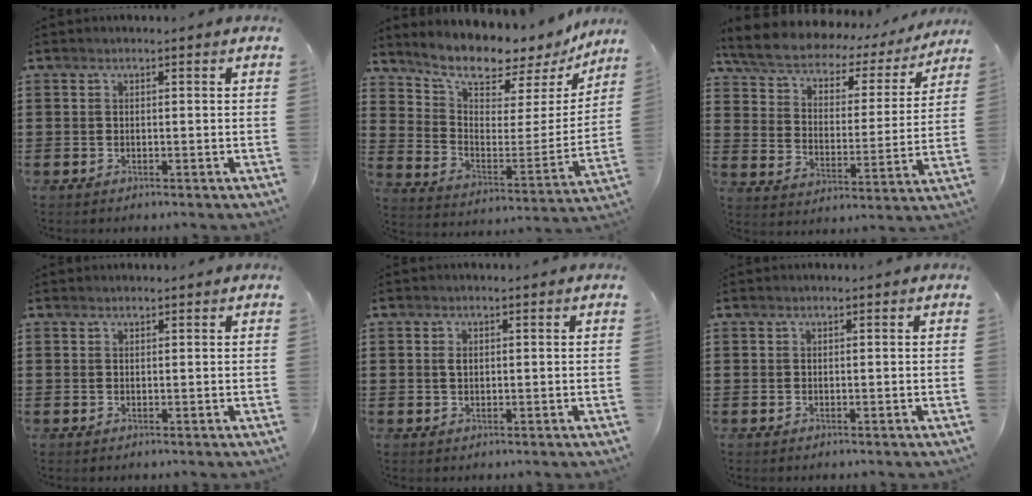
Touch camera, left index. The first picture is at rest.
{"total": 6.9, "force": [6.4, 1.7, 1.8], "torque": [-0.053, -0.064, 0.100]}
{"total": 5.8, "force": [5.0, 1.9, 2.4], "torque": [-0.071, -0.036, 0.082]}
{"total": 0.7, "force": [0.7, 0.2, 0.0], "torque": [-0.002, 0.001, 0.014]}
{"total": 1.2, "force": [0.3, 0.7, 0.8], "torque": [-0.020, 0.006, 0.005]}
{"total": 0.0}